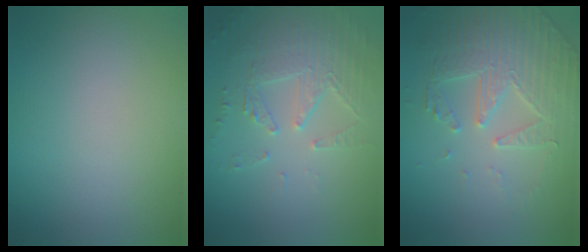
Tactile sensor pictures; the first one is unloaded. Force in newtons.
{"total": 4.6, "press": 3.6, "slide": 2.9}
{"total": 4.4, "press": 4.2, "slide": 1.3}